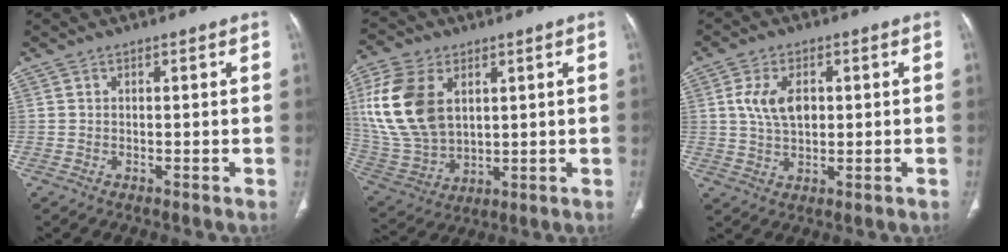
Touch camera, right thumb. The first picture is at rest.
{"total": 18.5, "force": [5.1, 12.1, 13.0], "torque": [-0.271, -0.015, 0.113]}
{"total": 7.0, "force": [1.2, 4.1, 5.6], "torque": [-0.105, 0.001, 0.023]}